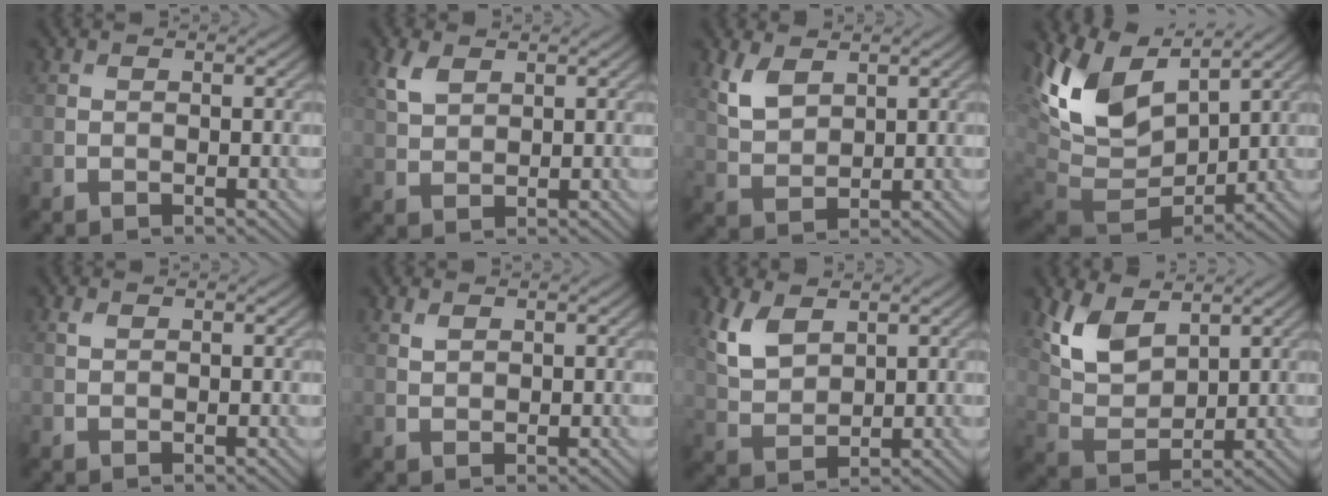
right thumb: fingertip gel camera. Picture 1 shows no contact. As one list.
[{"total": 3.3, "force": [1.9, 1.8, 2.0], "torque": [-0.052, 0.001, 0.042]}, {"total": 4.7, "force": [2.6, 2.6, 2.9], "torque": [-0.077, -0.003, 0.057]}, {"total": 13.0, "force": [5.1, 7.7, 9.2], "torque": [-0.208, 0.001, 0.104]}, {"total": 0.7, "force": [0.4, 0.3, 0.4], "torque": [-0.014, 0.000, 0.010]}, {"total": 1.1, "force": [0.8, 0.5, 0.6], "torque": [-0.019, -0.001, 0.020]}, {"total": 5.7, "force": [3.0, 3.1, 3.6], "torque": [-0.092, -0.003, 0.065]}, {"total": 7.7, "force": [4.3, 4.1, 5.0], "torque": [-0.115, -0.007, 0.088]}]